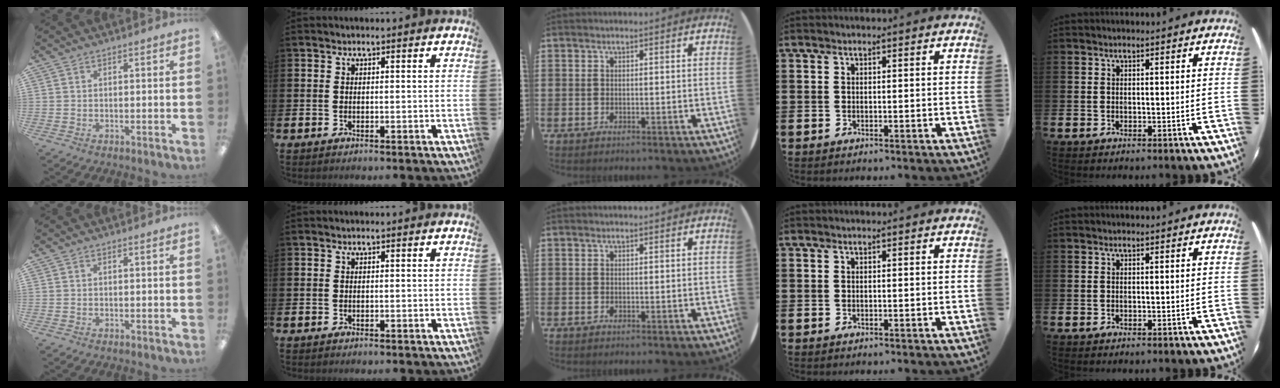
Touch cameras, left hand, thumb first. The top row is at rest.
{}